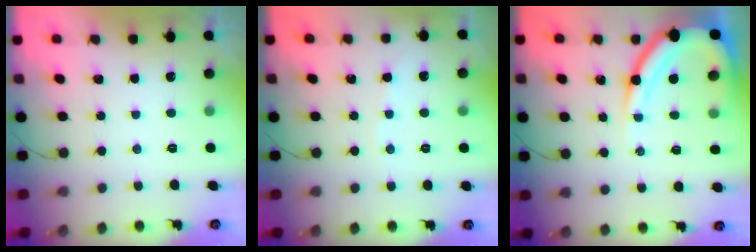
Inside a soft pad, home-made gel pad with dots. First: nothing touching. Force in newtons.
{"total": 1.8, "press": 1.8, "slide": 0.3}
{"total": 14.2, "press": 14.1, "slide": 1.4}